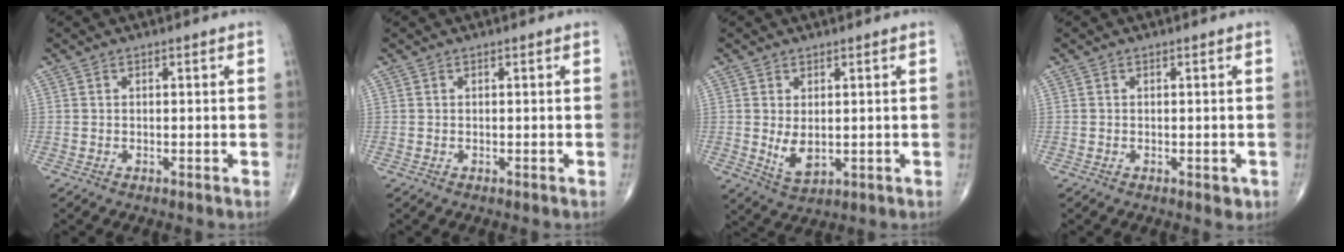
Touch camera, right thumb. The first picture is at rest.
{"total": 0.0}
{"total": 4.6, "force": [0.1, 2.7, 3.8], "torque": [-0.061, -0.012, 0.013]}
{"total": 1.7, "force": [-0.5, 1.0, 1.2], "torque": [-0.007, -0.001, -0.005]}